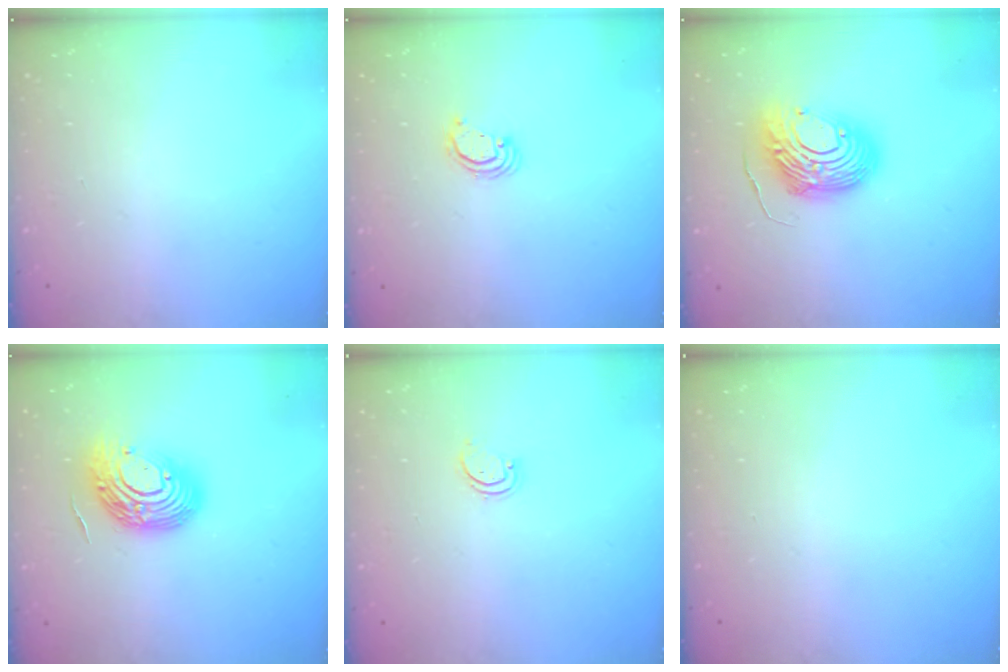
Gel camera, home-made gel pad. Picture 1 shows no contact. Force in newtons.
{"total": 2.2, "press": 2.2, "slide": 0.2}
{"total": 14.0, "press": 14.0, "slide": 1.1}
{"total": 15.3, "press": 15.3, "slide": 0.9}
{"total": 1.7, "press": 1.7, "slide": 0.3}
{"total": 0.0}